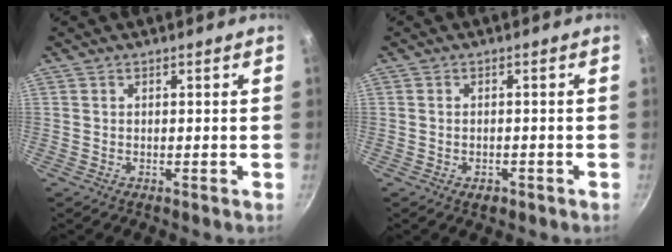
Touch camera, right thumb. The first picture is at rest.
{"total": 2.0, "force": [-1.1, 1.2, 1.1], "torque": [-0.018, 0.005, -0.012]}